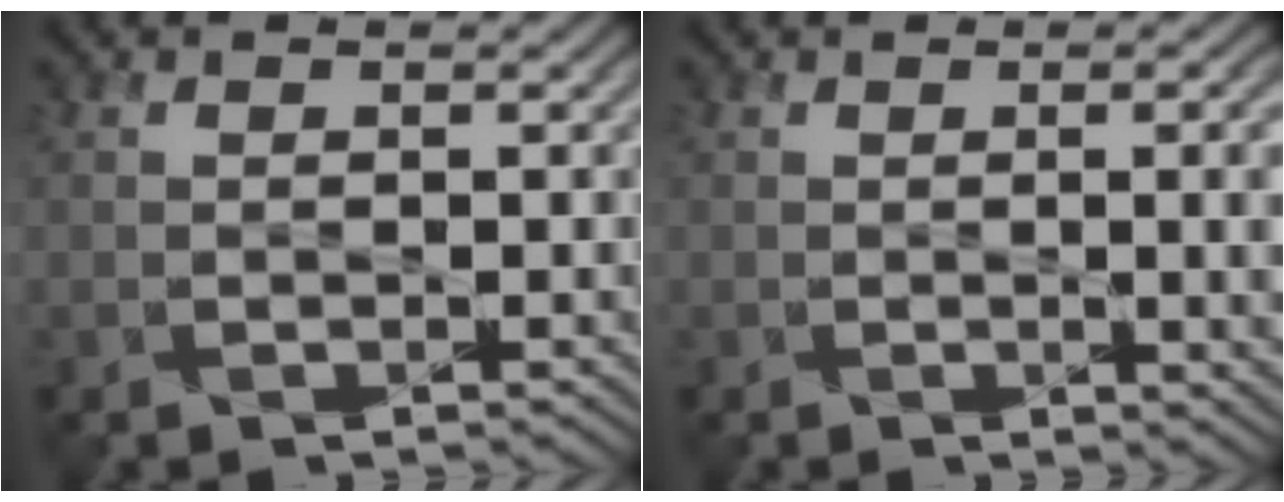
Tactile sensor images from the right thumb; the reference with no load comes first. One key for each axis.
{"total": 7.5, "fx": -0.6, "fy": 2.7, "fz": 7.0, "tx": -0.061, "ty": 0.003, "tz": -0.002}